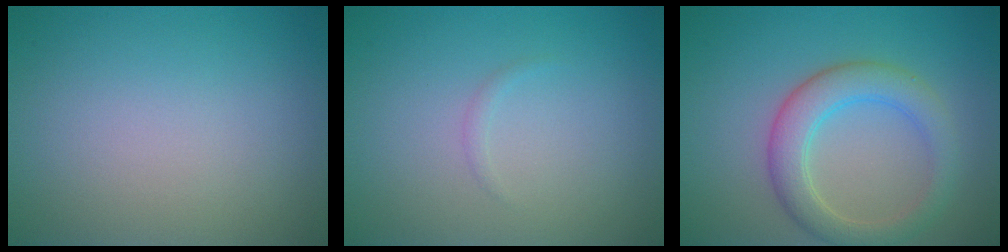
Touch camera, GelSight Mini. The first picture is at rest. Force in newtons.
{"total": 0.5, "press": 0.5, "slide": 0.0}
{"total": 4.4, "press": 4.4, "slide": 0.2}